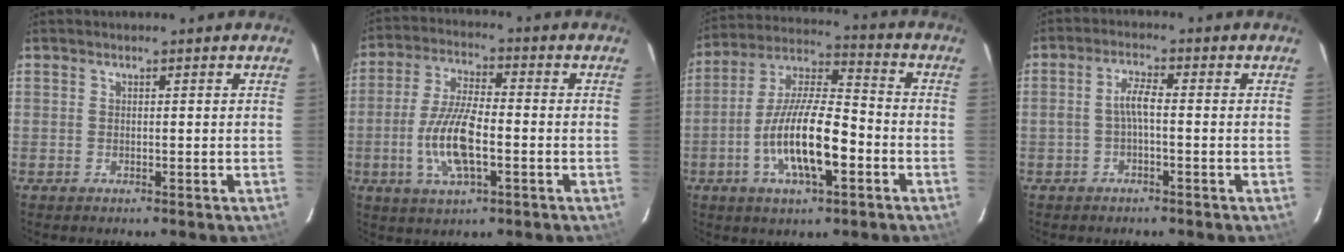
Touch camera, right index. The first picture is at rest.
{"total": 11.4, "force": [-3.0, 3.7, 10.4], "torque": [-0.213, -0.003, -0.057]}
{"total": 15.3, "force": [-5.1, 4.7, 13.7], "torque": [-0.265, -0.002, -0.095]}
{"total": 3.3, "force": [-0.8, 0.6, 3.1], "torque": [-0.064, 0.009, -0.016]}